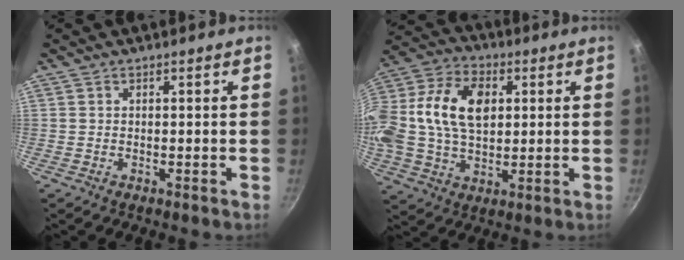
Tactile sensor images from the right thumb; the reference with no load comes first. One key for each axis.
{"total": 19.5, "fx": 3.0, "fy": 12.8, "fz": 14.3, "tx": -0.276, "ty": 0.025, "tz": 0.043}